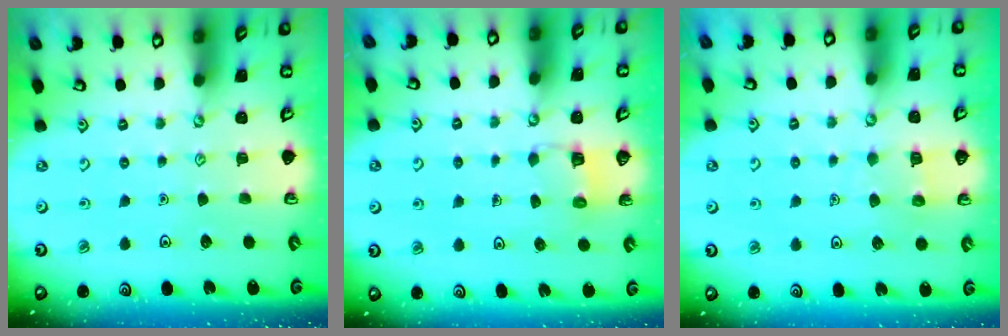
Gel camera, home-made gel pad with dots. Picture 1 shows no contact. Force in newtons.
{"total": 3.2, "press": 3.2, "slide": 0.2}
{"total": 4.8, "press": 4.7, "slide": 0.5}